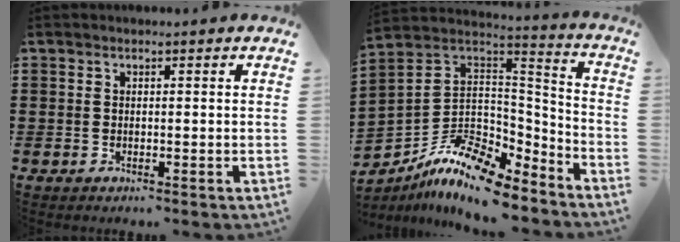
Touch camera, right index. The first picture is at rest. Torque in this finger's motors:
{"motor_torque": [1.19, -0.95, 0.55, 0.05]}